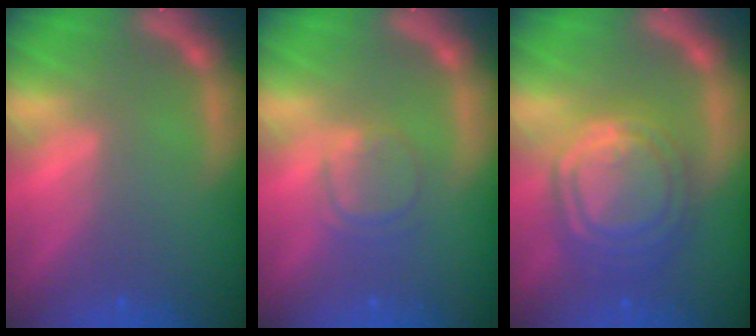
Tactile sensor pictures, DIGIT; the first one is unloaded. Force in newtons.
{"total": 3.0}
{"total": 10.0}